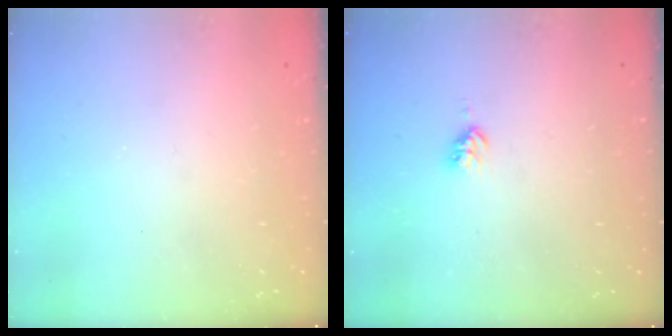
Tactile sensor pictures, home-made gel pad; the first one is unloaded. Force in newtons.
{"total": 2.8, "press": 2.8, "slide": 0.2}